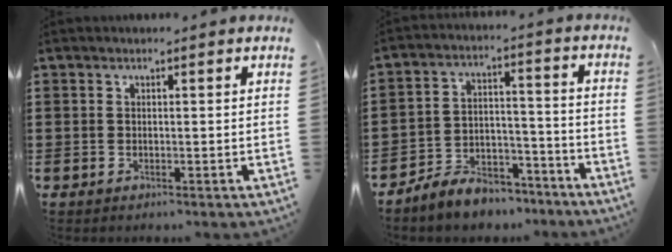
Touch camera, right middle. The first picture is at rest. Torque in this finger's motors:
{"motor_torque": [2.14, 0.00, 0.17, 0.12]}